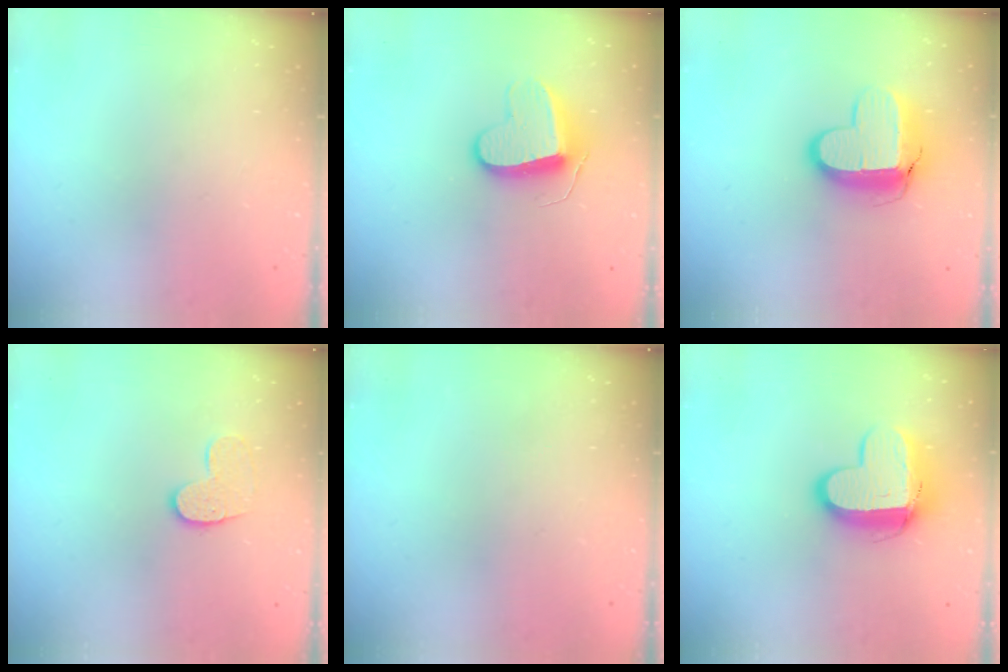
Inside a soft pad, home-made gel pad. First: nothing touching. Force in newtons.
{"total": 10.0, "press": 10.0, "slide": 0.6}
{"total": 12.6, "press": 12.6, "slide": 1.0}
{"total": 8.3, "press": 8.3, "slide": 0.4}
{"total": 0.0}
{"total": 12.4, "press": 12.4, "slide": 1.2}